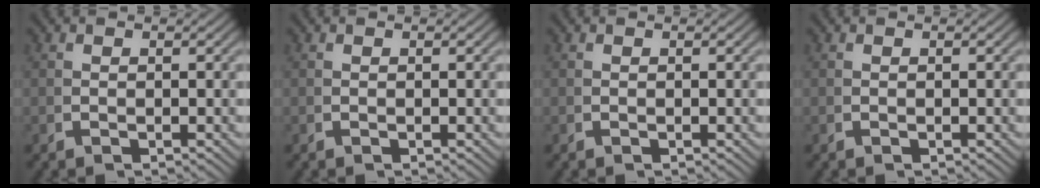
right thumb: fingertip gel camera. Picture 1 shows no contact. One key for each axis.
{"total": 0.0}
{"total": 0.0}
{"total": 0.0}